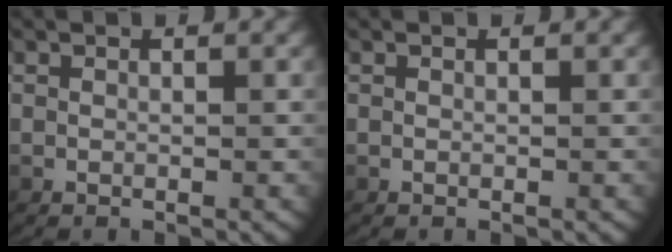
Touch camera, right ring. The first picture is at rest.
{"total": 0.0}